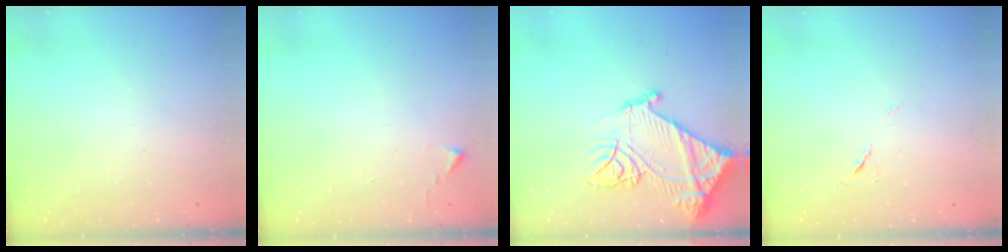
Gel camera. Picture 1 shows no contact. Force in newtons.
{"total": 2.7, "press": 2.7, "slide": 0.5}
{"total": 19.9, "press": 19.8, "slide": 2.1}
{"total": 5.1, "press": 4.7, "slide": 2.1}